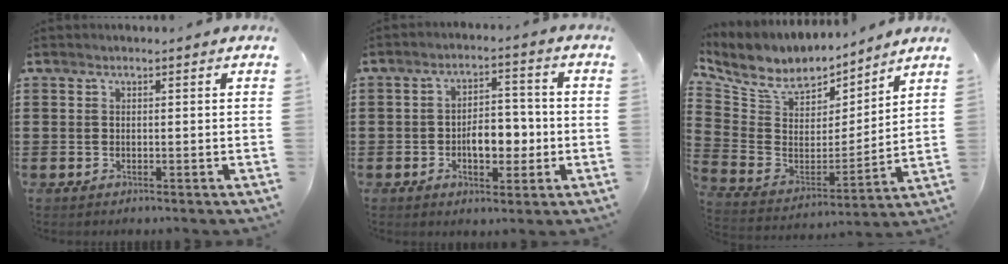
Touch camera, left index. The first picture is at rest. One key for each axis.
{"total": 6.3, "fx": -1.4, "fy": 3.6, "fz": 4.9, "tx": -0.067, "ty": 0.001, "tz": -0.033}
{"total": 7.6, "fx": 6.0, "fy": 4.0, "fz": 2.4, "tx": -0.086, "ty": -0.036, "tz": 0.106}